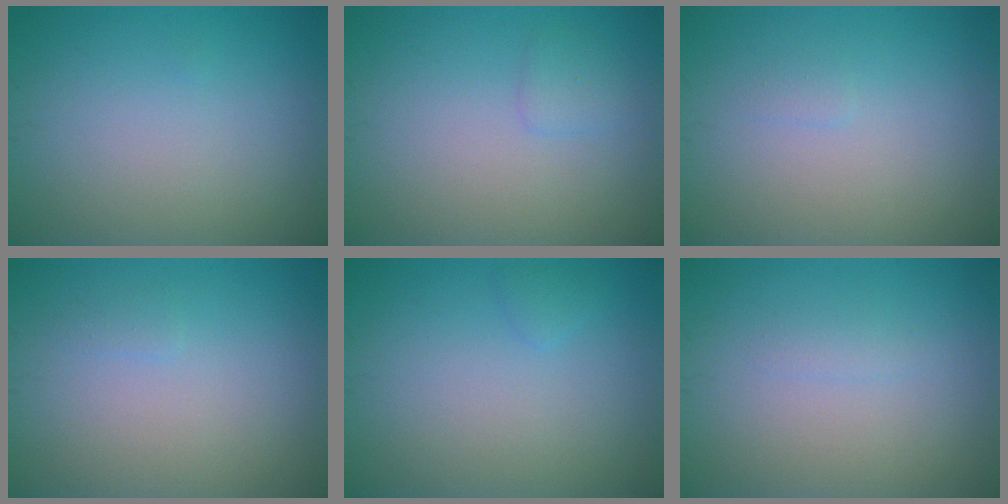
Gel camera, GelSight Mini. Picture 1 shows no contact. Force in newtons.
{"total": 1.0, "press": 1.0, "slide": 0.1}
{"total": 0.5, "press": 0.5, "slide": 0.1}
{"total": 0.6, "press": 0.5, "slide": 0.1}
{"total": 0.7, "press": 0.7, "slide": 0.0}
{"total": 0.7, "press": 0.7, "slide": 0.1}